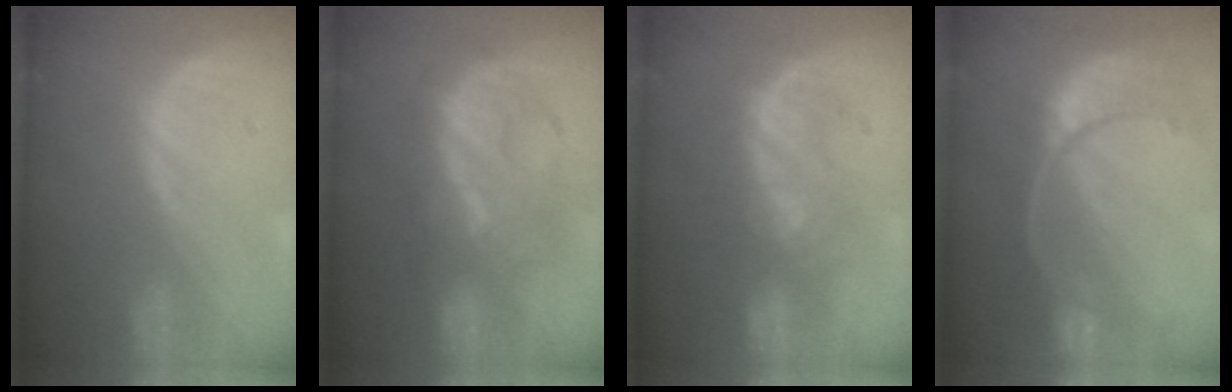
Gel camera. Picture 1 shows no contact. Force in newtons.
{"total": 8.8, "press": 8.8, "slide": 0.4}
{"total": 8.1, "press": 7.9, "slide": 1.7}
{"total": 11.2, "press": 9.3, "slide": 6.1}